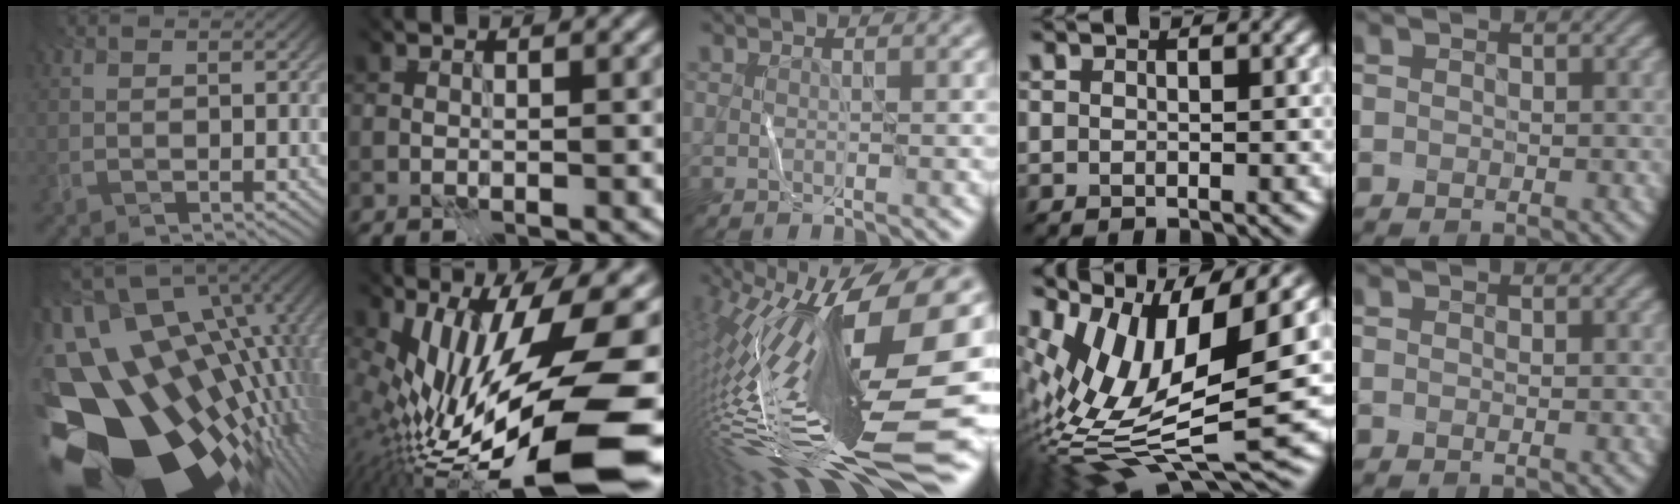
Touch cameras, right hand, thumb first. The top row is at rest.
{"thumb": {"total": 18.9, "force": [-6.7, 11.5, 13.4], "torque": [-0.274, -0.066, -0.073]}, "index": {"total": 18.4, "force": [-7.0, 4.7, 16.4], "torque": [-0.258, -0.017, -0.106]}, "middle": {"total": 18.9, "force": [-1.2, 5.8, 17.9], "torque": [-0.332, 0.000, -0.025]}, "ring": {"total": 13.9, "force": [2.2, 5.2, 12.8], "torque": [-0.259, 0.007, 0.047]}, "little": {"total": 0.5, "force": [0.1, 0.0, 0.5], "torque": [-0.003, 0.002, 0.003]}}